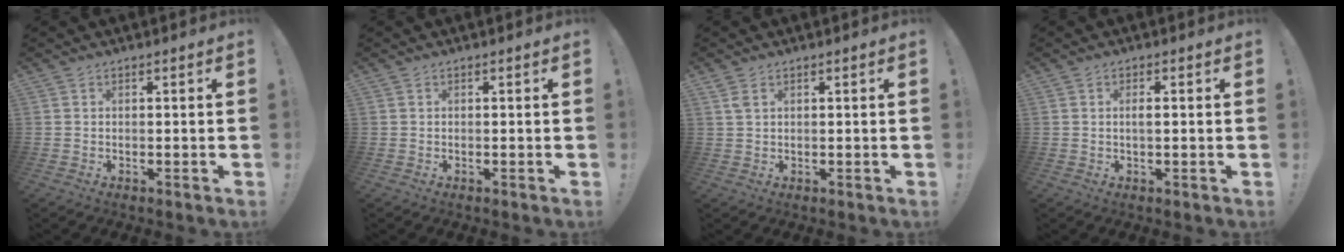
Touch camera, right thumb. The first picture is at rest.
{"total": 0.0}
{"total": 2.0, "force": [1.0, 0.7, 1.5], "torque": [-0.032, 0.002, 0.019]}
{"total": 1.9, "force": [-0.1, 0.6, 1.8], "torque": [-0.036, 0.004, -0.003]}